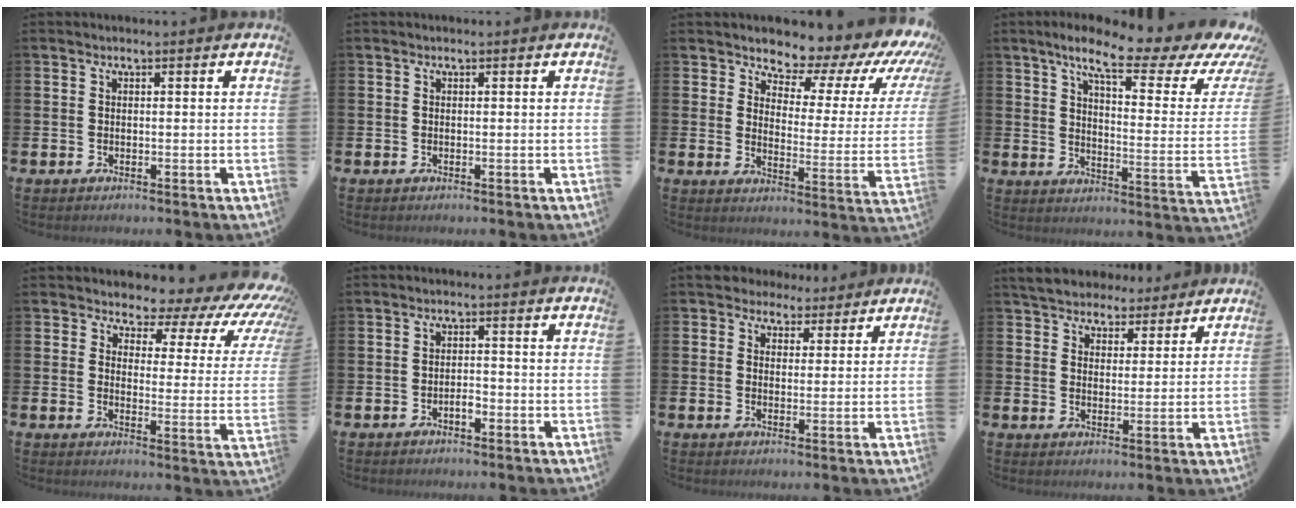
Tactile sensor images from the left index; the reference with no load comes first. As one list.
[{"total": 0.0}, {"total": 6.8, "force": [6.3, 2.2, 1.2], "torque": [-0.030, -0.071, 0.098]}, {"total": 9.6, "force": [6.9, 2.1, 6.3], "torque": [-0.111, -0.052, 0.101]}, {"total": 4.4, "force": [3.4, 2.3, 1.6], "torque": [-0.022, -0.046, 0.042]}, {"total": 1.6, "force": [-0.9, 0.7, 1.2], "torque": [-0.011, -0.003, -0.020]}, {"total": 3.9, "force": [3.2, 2.2, -0.1], "torque": [-0.007, -0.013, 0.054]}, {"total": 5.5, "force": [5.2, 1.9, 0.1], "torque": [-0.023, -0.025, 0.094]}]